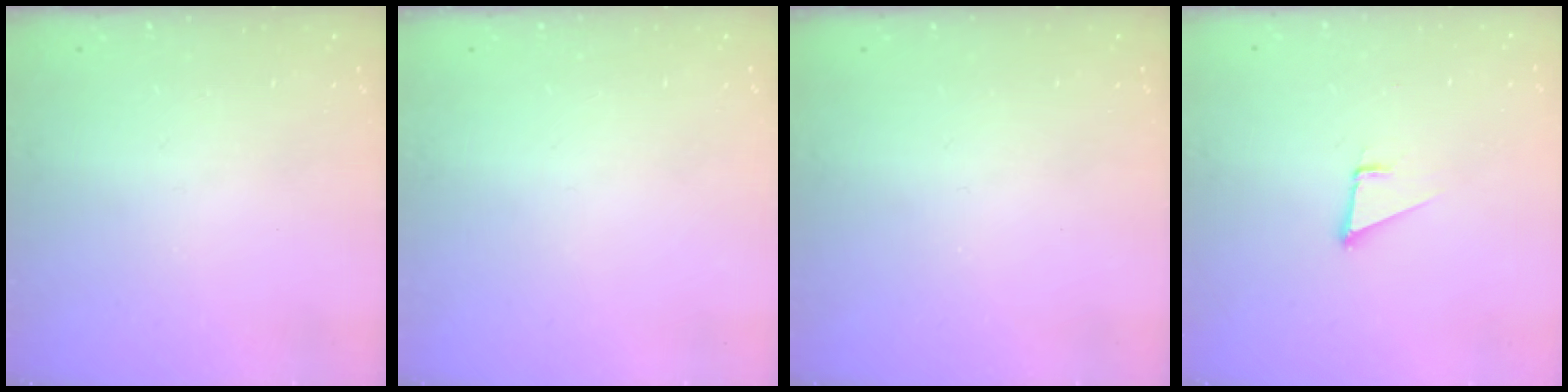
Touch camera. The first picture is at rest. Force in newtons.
{"total": 0.0}
{"total": 0.0}
{"total": 1.9, "press": 1.9, "slide": 0.1}